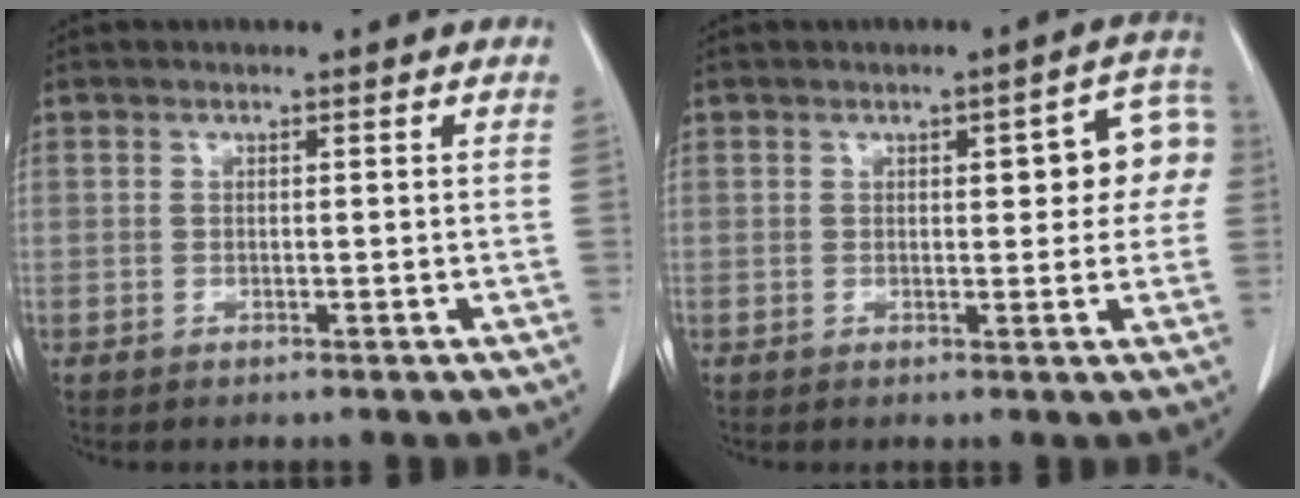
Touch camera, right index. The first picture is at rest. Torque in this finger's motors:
{"motor_torque": [0.17, 0.06, 0.10, 0.04]}